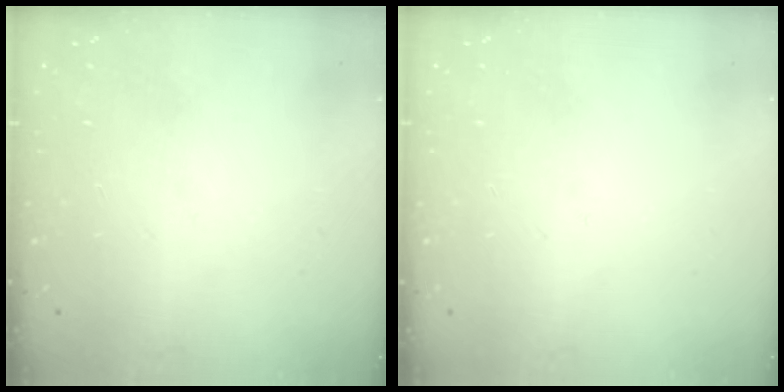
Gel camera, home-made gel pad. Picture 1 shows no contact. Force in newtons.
{"total": 0.0}